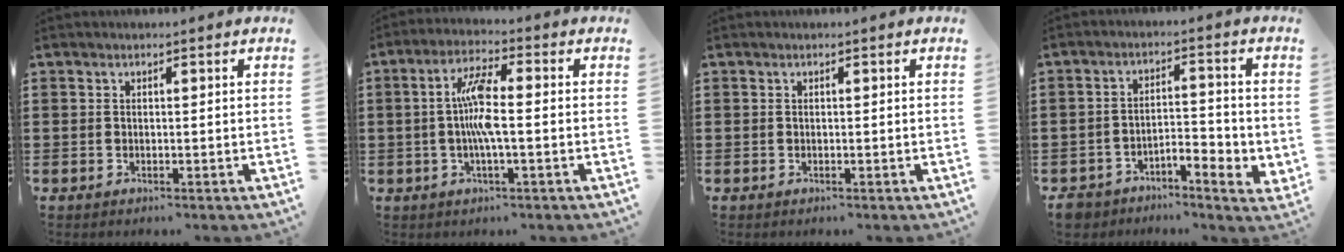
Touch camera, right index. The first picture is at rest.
{"total": 6.2, "force": [-0.3, 1.1, 6.1], "torque": [-0.127, 0.000, -0.014]}
{"total": 0.0}
{"total": 4.4, "force": [-3.5, 1.5, 2.2], "torque": [-0.045, 0.006, -0.069]}